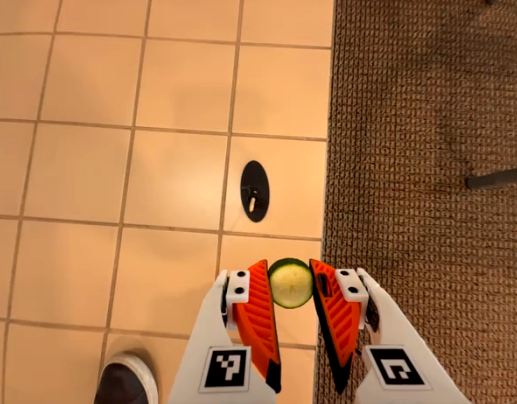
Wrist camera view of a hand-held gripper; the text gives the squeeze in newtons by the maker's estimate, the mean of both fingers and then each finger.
{"total": 7.9, "left": 7.6, "right": 8.2}